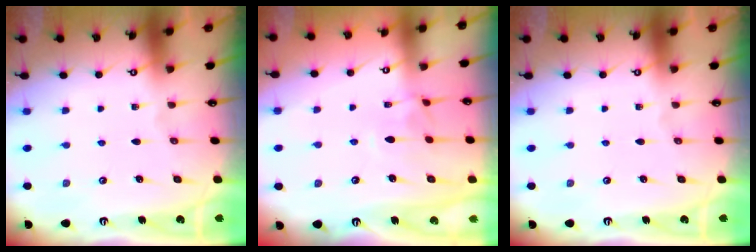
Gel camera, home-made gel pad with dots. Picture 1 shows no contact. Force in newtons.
{"total": 2.5, "press": 2.4, "slide": 0.6}
{"total": 0.0}